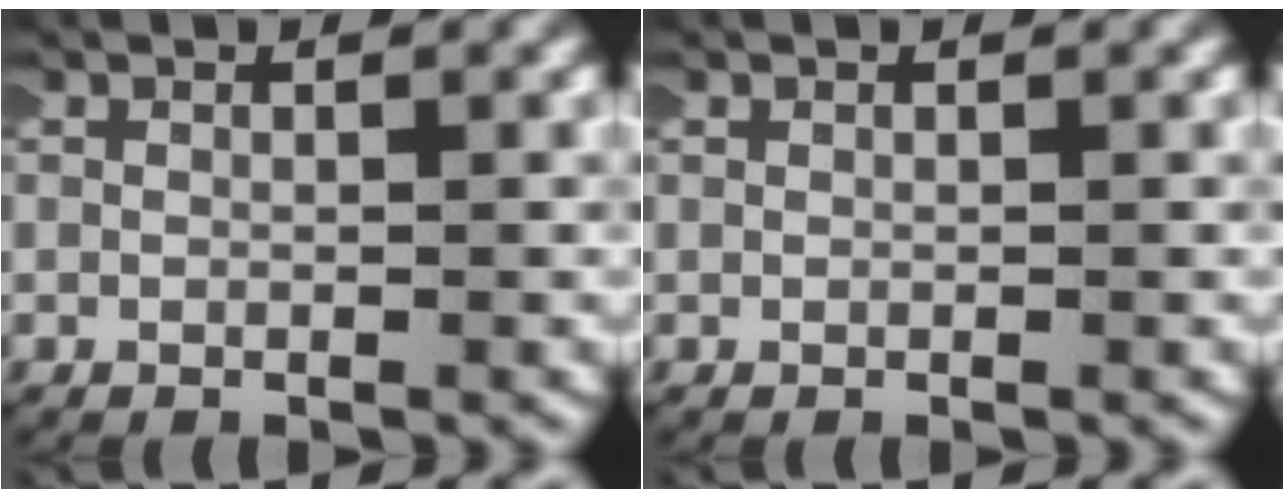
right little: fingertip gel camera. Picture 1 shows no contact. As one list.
[{"total": 0.0}]